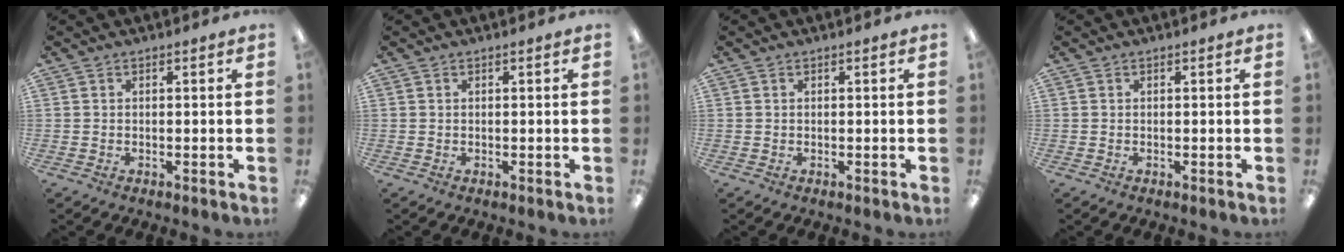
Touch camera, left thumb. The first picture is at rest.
{"total": 0.0}
{"total": 0.0}
{"total": 0.0}